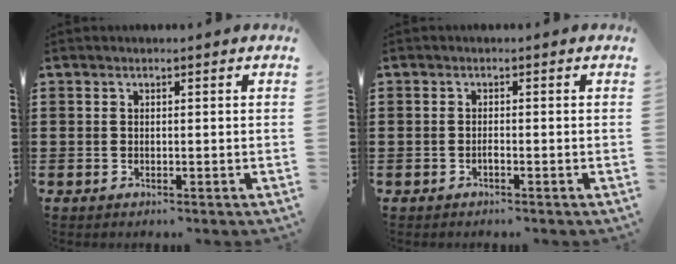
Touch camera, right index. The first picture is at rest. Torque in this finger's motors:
{"motor_torque": [1.15, 0.99, 0.10, 0.00]}